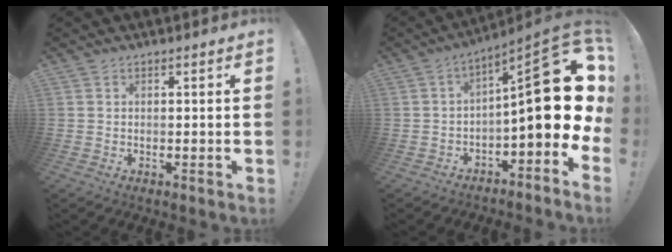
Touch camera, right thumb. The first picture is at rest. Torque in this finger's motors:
{"motor_torque": [2.22, 2.79, 1.56, -1.21, 0.11]}